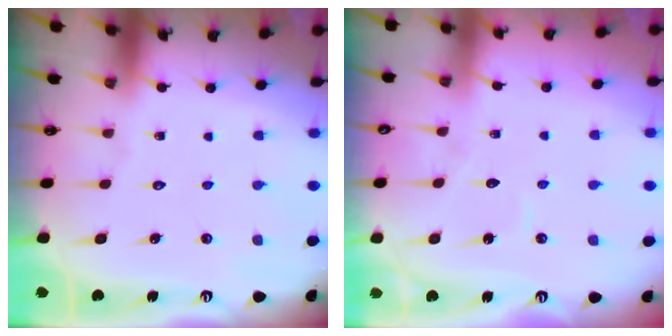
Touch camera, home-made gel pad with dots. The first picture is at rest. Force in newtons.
{"total": 3.2, "press": 3.1, "slide": 0.4}